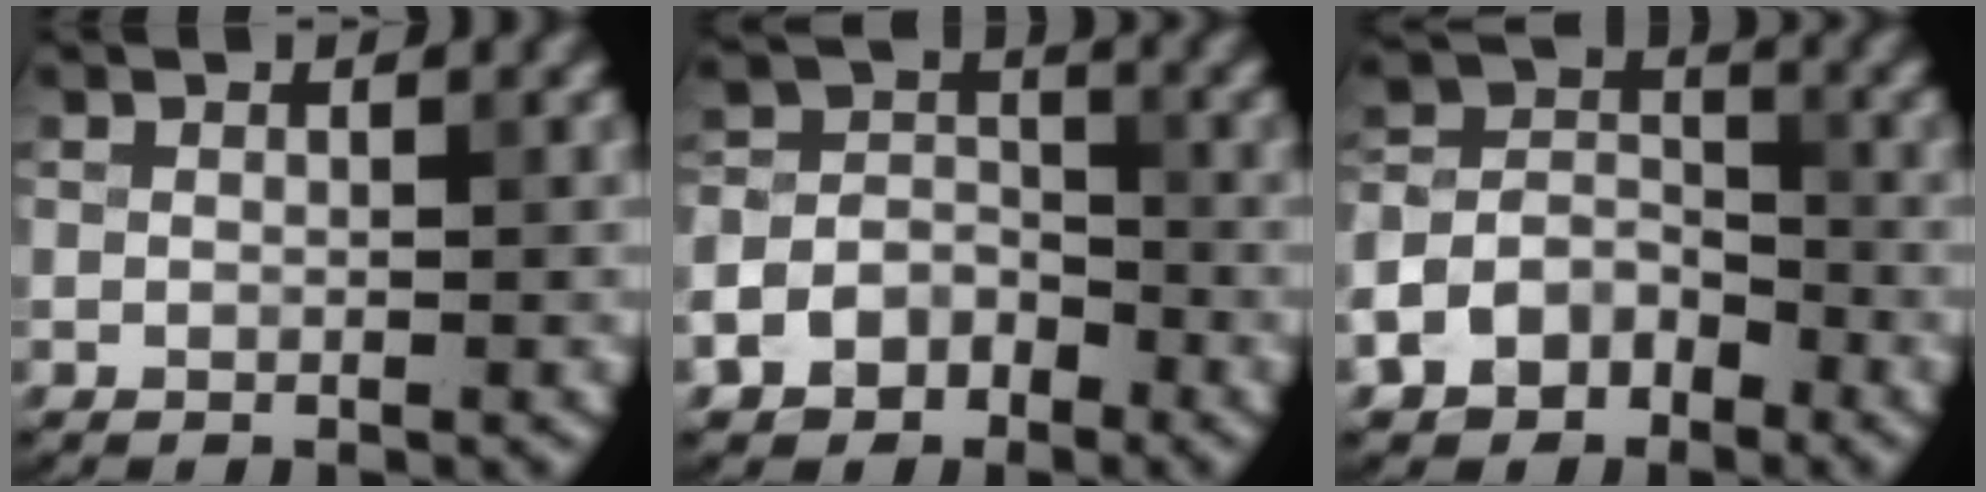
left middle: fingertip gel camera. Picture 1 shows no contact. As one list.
[{"total": 6.0, "force": [-3.5, 4.6, 1.6], "torque": [-0.003, -0.002, -0.073]}, {"total": 6.4, "force": [-3.7, 4.7, 2.2], "torque": [-0.027, 0.005, -0.081]}]